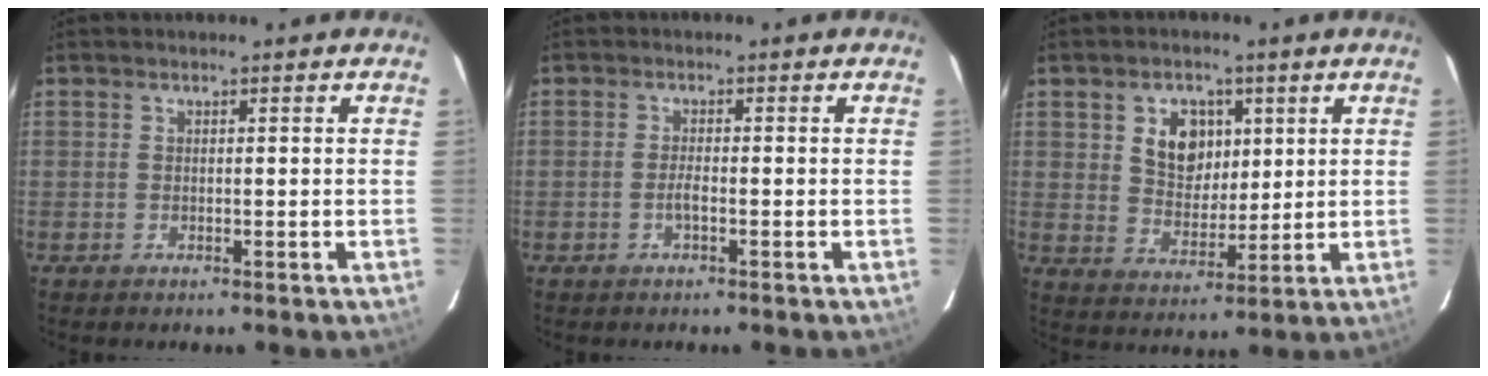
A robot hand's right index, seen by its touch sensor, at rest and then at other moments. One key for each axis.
{"total": 1.8, "fx": -0.8, "fy": 0.3, "fz": 1.6, "tx": -0.033, "ty": 0.001, "tz": -0.015}
{"total": 8.3, "fx": 2.9, "fy": 6.2, "fz": 4.8, "tx": -0.082, "ty": 0.010, "tz": 0.058}